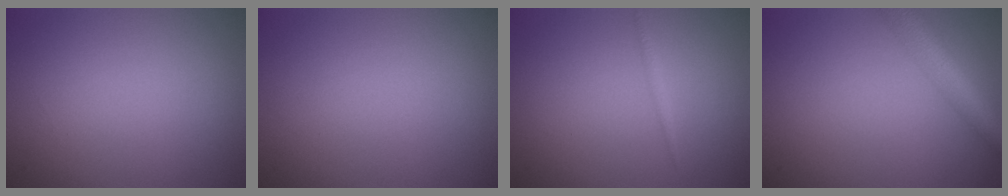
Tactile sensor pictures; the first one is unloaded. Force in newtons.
{"total": 0.0}
{"total": 0.6, "press": 0.6, "slide": 0.0}
{"total": 4.9, "press": 4.9, "slide": 0.3}